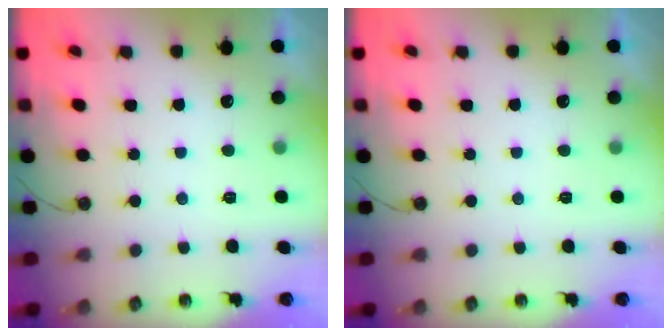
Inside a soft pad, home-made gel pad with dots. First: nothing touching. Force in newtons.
{"total": 0.0}